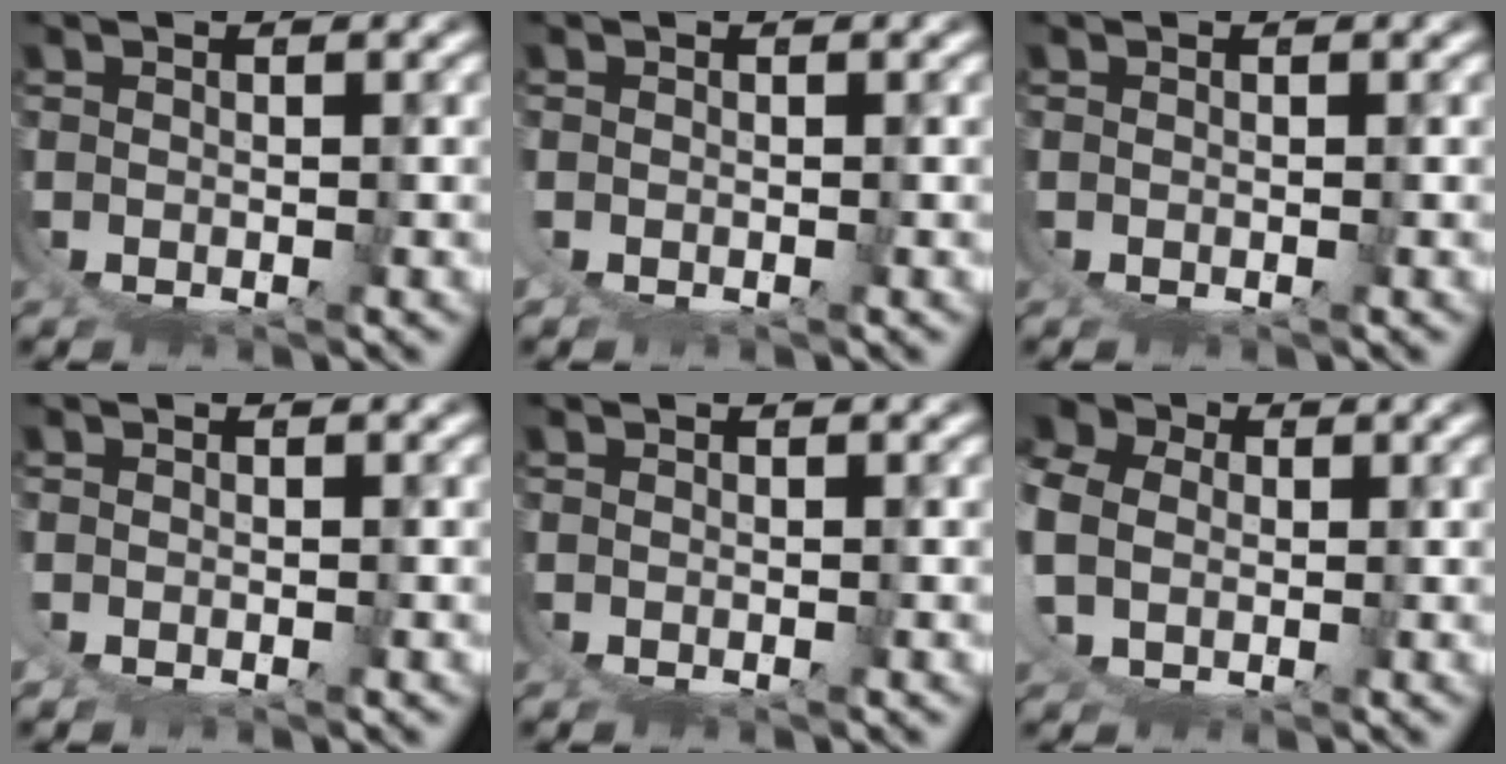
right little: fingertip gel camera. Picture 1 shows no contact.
{"total": 0.0}
{"total": 0.6, "force": [0.3, -0.2, -0.4], "torque": [0.016, 0.005, 0.002]}
{"total": 0.0}
{"total": 0.0}
{"total": 7.1, "force": [2.6, 5.0, 4.3], "torque": [-0.101, 0.002, 0.037]}